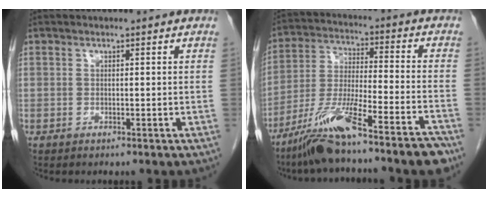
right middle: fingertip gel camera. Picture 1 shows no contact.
{"total": 16.2, "force": [-12.0, 0.3, 10.8], "torque": [-0.201, -0.020, -0.209]}